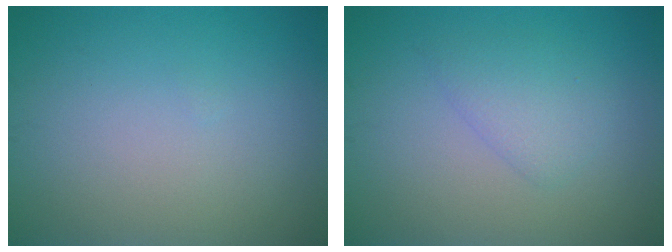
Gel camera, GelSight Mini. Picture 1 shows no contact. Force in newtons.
{"total": 2.2, "press": 2.2, "slide": 0.2}